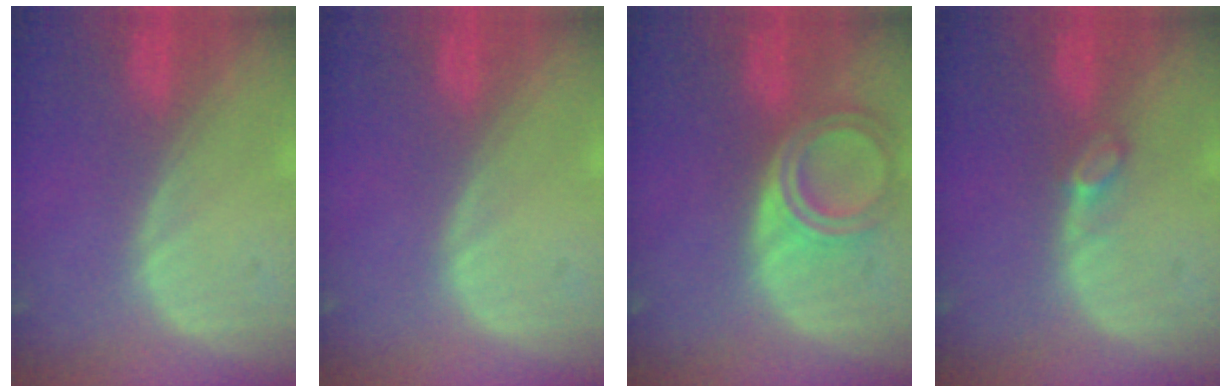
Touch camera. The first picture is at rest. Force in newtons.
{"total": 0.0}
{"total": 6.6, "press": 5.9, "slide": 3.0}
{"total": 2.0, "press": 1.9, "slide": 0.2}